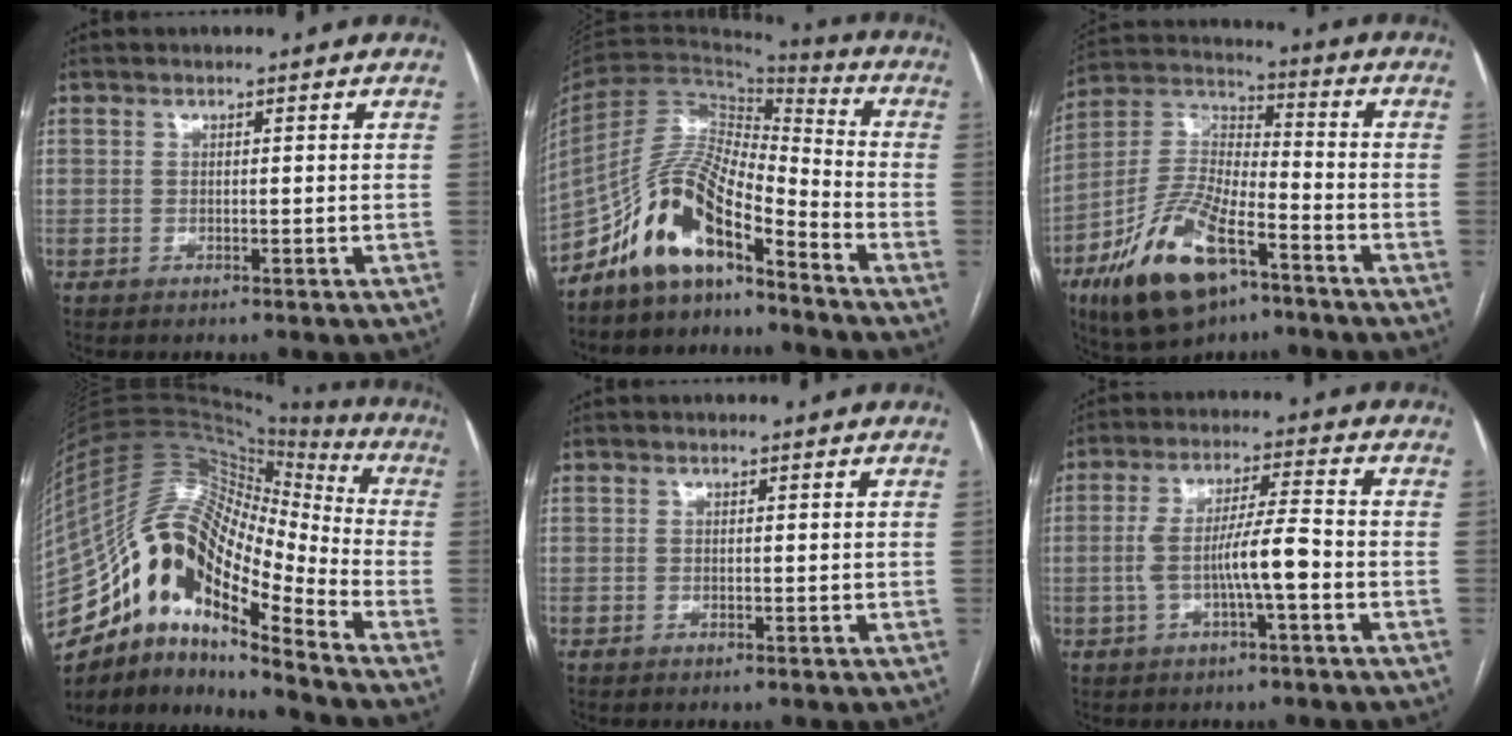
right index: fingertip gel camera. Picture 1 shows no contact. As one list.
[{"total": 14.0, "force": [-10.8, 3.1, 8.4], "torque": [-0.155, 0.035, -0.194]}, {"total": 16.8, "force": [-9.3, 6.2, 12.6], "torque": [-0.259, -0.004, -0.164]}, {"total": 22.3, "force": [-13.4, 7.0, 16.3], "torque": [-0.311, 0.046, -0.231]}, {"total": 0.0}, {"total": 7.6, "force": [-2.1, 0.3, 7.3], "torque": [-0.141, 0.017, -0.036]}]